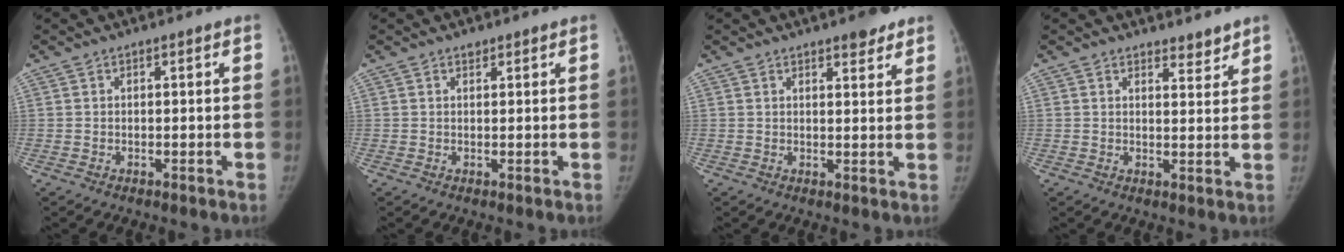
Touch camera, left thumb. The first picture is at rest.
{"total": 0.7, "force": [0.6, 0.4, 0.2], "torque": [0.001, -0.005, 0.008]}
{"total": 4.3, "force": [3.2, 1.3, 2.5], "torque": [-0.020, -0.019, 0.041]}
{"total": 3.0, "force": [2.7, 1.0, 0.8], "torque": [0.005, -0.022, 0.039]}